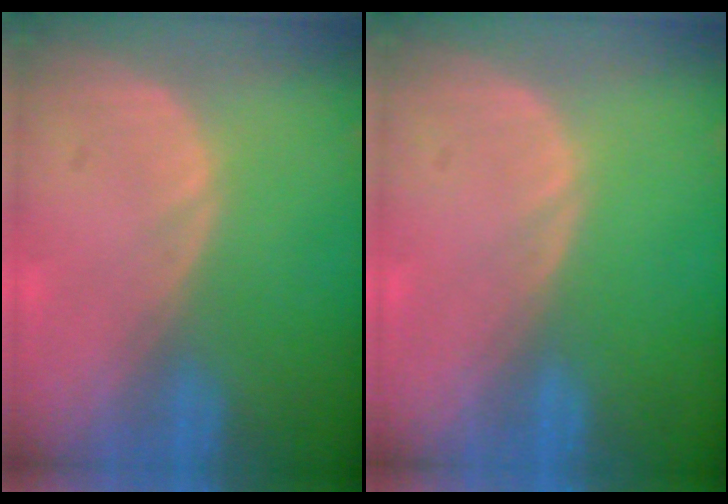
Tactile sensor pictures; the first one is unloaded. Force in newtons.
{"total": 0.0}